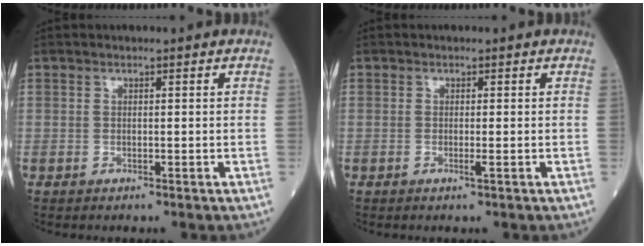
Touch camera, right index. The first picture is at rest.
{"total": 0.9, "force": [-0.3, -0.2, 0.8], "torque": [-0.017, -0.003, -0.006]}